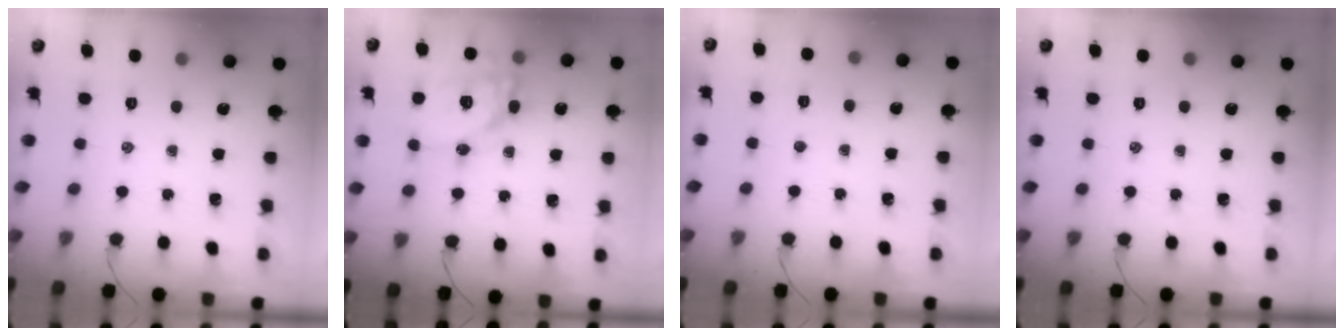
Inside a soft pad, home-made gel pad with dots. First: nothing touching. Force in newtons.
{"total": 15.6, "press": 15.3, "slide": 2.9}
{"total": 1.9, "press": 1.8, "slide": 0.6}
{"total": 0.0}